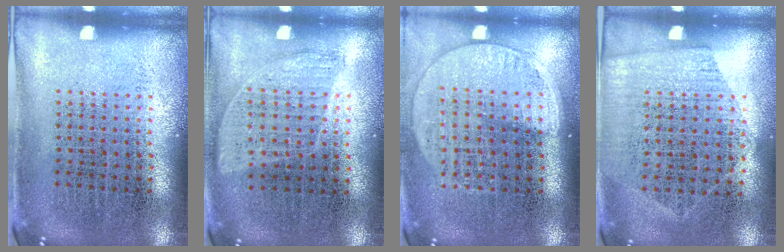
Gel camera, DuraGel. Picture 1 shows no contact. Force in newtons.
{"total": 0.9, "press": 0.8, "slide": 0.4}
{"total": 1.5, "press": 1.4, "slide": 0.7}
{"total": 1.4, "press": 1.1, "slide": 0.7}